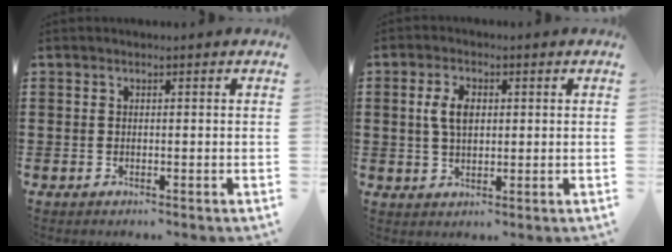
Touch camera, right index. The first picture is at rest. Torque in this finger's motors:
{"motor_torque": [0.52, -0.24, 0.48, 0.13]}